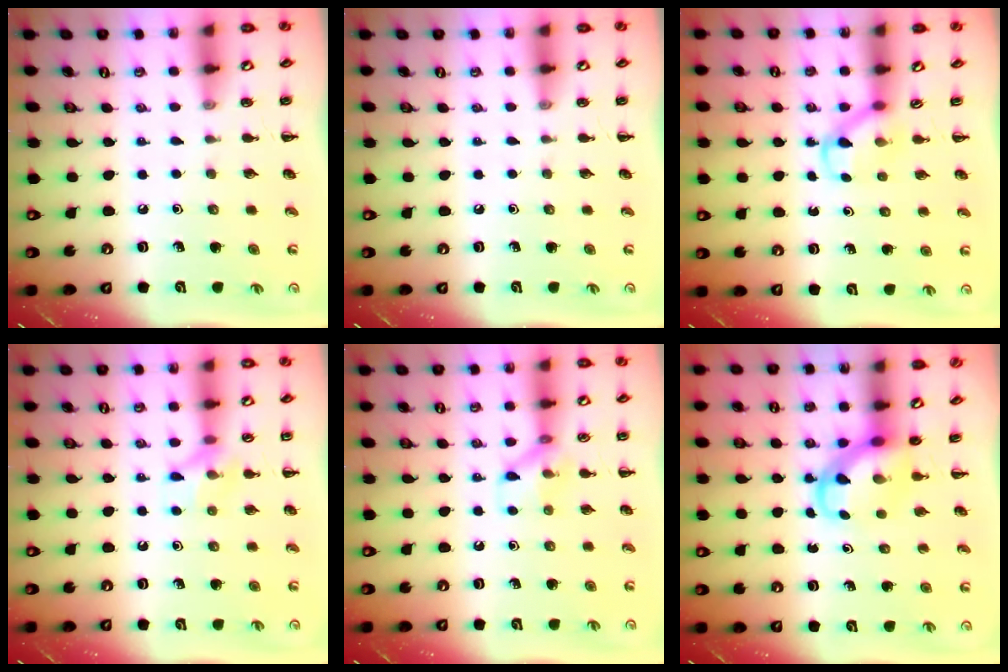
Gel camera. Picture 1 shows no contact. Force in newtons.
{"total": 0.0}
{"total": 3.5, "press": 3.2, "slide": 1.4}
{"total": 8.2, "press": 8.1, "slide": 0.9}
{"total": 7.2, "press": 7.2, "slide": 0.6}
{"total": 4.1, "press": 4.0, "slide": 0.8}